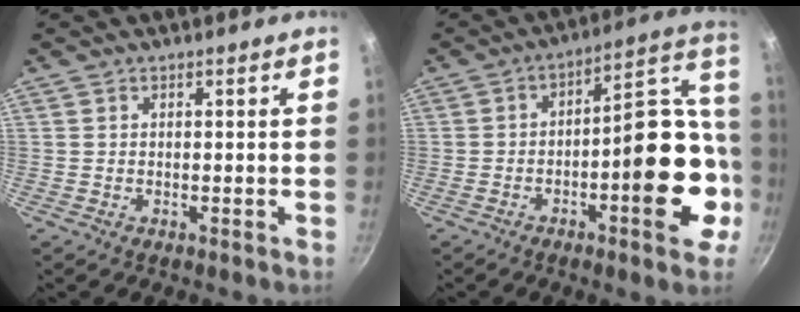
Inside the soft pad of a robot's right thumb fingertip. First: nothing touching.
{"total": 19.1, "force": [-4.7, 7.9, 16.7], "torque": [-0.179, 0.062, -0.070]}